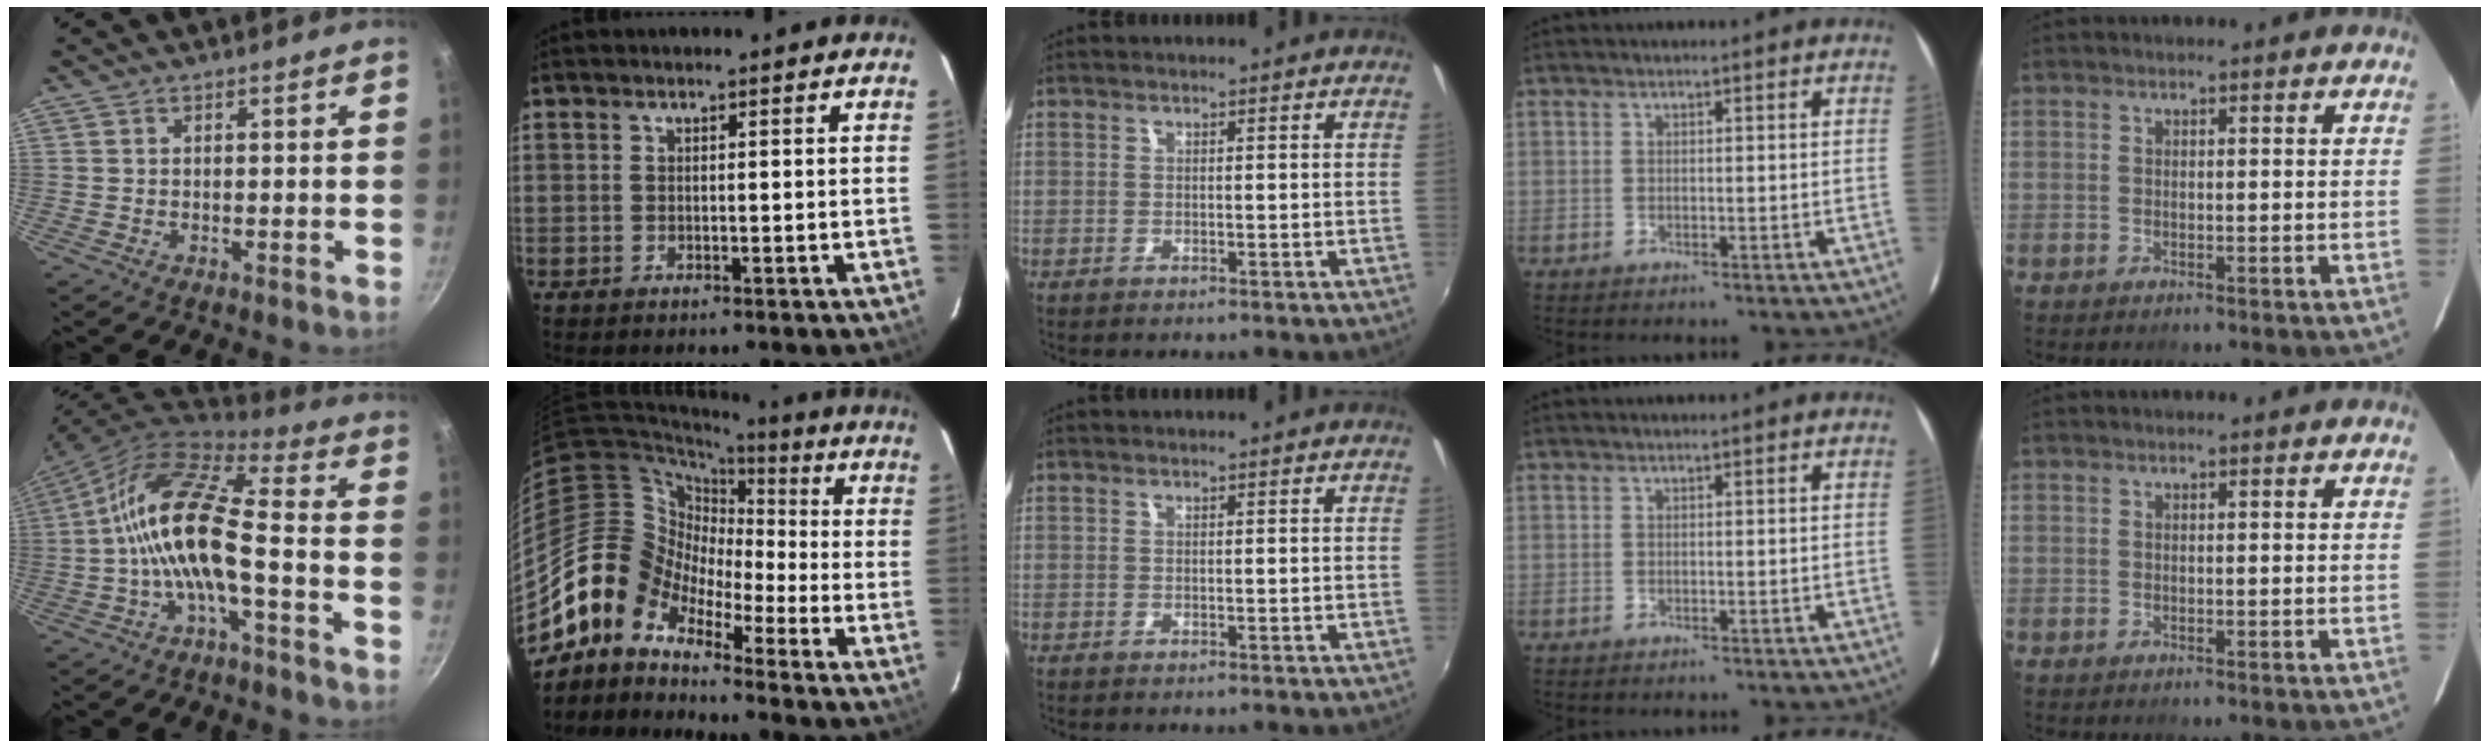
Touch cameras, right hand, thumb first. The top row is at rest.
{"thumb": {"total": 14.4, "force": [-3.4, 5.1, 13.1], "torque": [-0.258, 0.048, -0.077]}, "index": {"total": 11.1, "force": [-7.8, 7.2, 3.1], "torque": [-0.061, 0.031, -0.179]}}